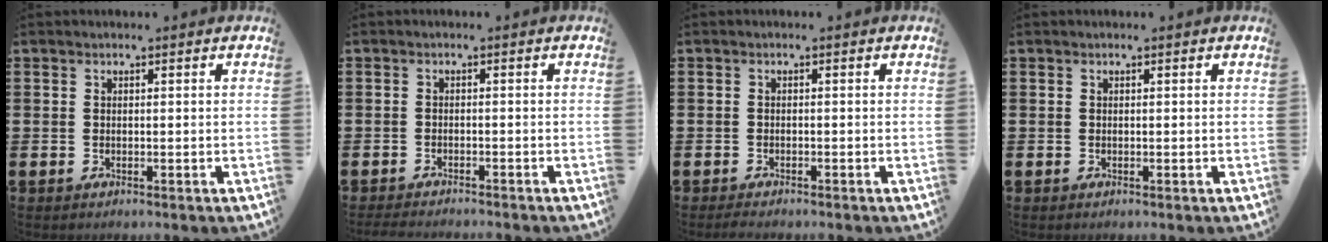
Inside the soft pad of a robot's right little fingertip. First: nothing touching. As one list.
[{"total": 1.3, "force": [-1.3, -0.1, 0.3], "torque": [-0.005, 0.002, -0.026]}, {"total": 0.8, "force": [-0.8, 0.1, 0.3], "torque": [-0.008, -0.002, -0.015]}, {"total": 0.0}]